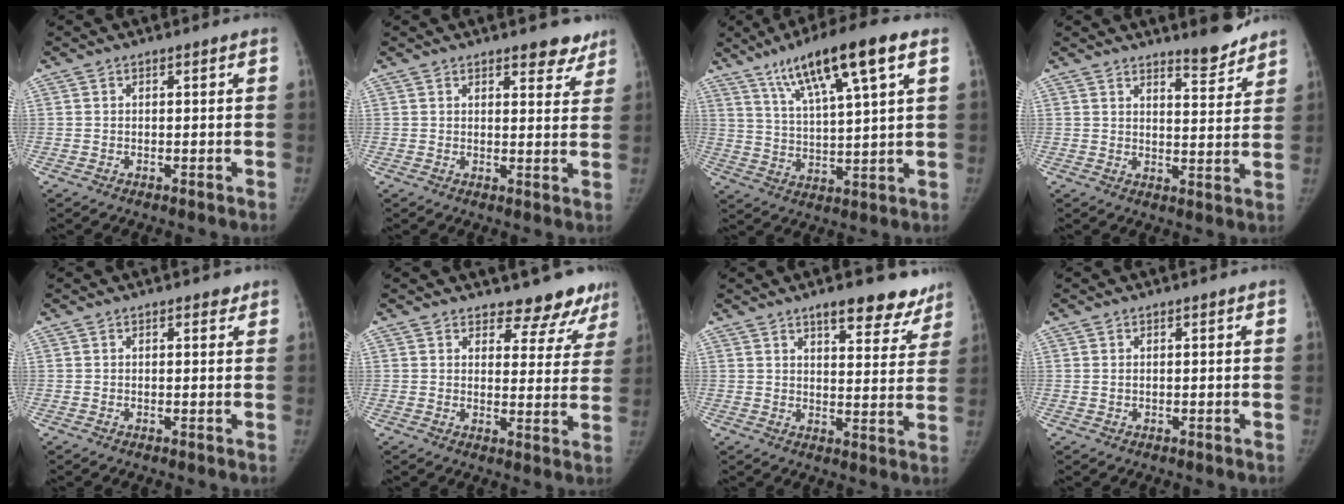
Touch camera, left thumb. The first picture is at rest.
{"total": 5.0, "force": [3.9, 2.3, 2.1], "torque": [0.008, -0.024, 0.046]}
{"total": 16.0, "force": [8.6, 2.8, 13.2], "torque": [-0.222, -0.016, 0.152]}
{"total": 6.4, "force": [5.7, 1.3, 2.5], "torque": [-0.018, -0.051, 0.084]}
{"total": 1.0, "force": [0.7, 0.6, 0.2], "torque": [0.005, -0.005, 0.005]}
{"total": 10.1, "force": [9.1, 4.1, 1.5], "torque": [0.032, -0.065, 0.090]}
{"total": 11.7, "force": [8.9, 4.5, 6.2], "torque": [-0.031, -0.048, 0.110]}
{"total": 0.7, "force": [0.2, 0.5, 0.5], "torque": [-0.011, -0.001, 0.004]}